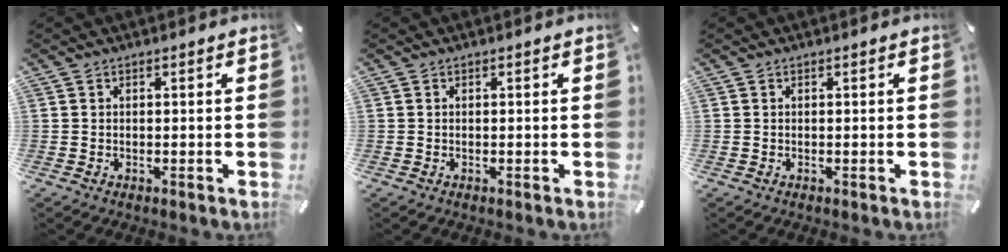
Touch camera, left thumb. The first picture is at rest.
{"total": 0.0}
{"total": 0.0}